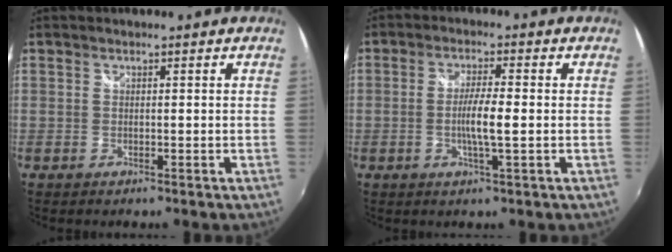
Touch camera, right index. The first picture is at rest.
{"total": 4.9, "force": [-0.9, 0.1, 4.8], "torque": [-0.089, -0.002, -0.018]}